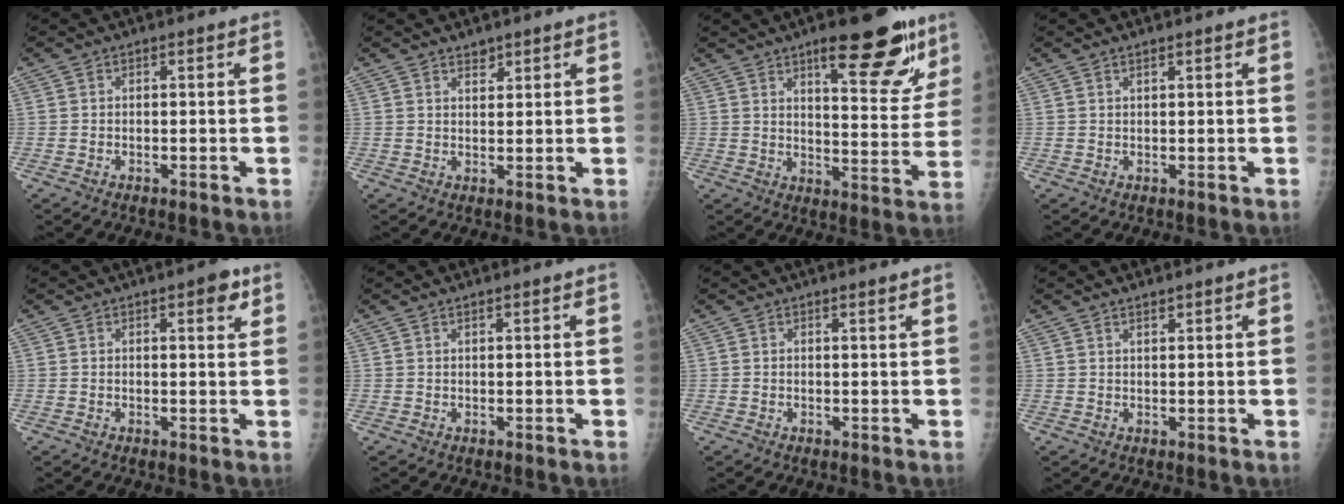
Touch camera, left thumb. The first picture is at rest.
{"total": 2.4, "force": [2.0, 1.0, 0.8], "torque": [-0.003, -0.015, 0.032]}
{"total": 17.1, "force": [10.4, 5.3, 12.5], "torque": [-0.122, -0.059, 0.147]}
{"total": 1.1, "force": [0.9, 0.1, 0.6], "torque": [-0.009, -0.005, 0.017]}
{"total": 3.5, "force": [1.9, 1.1, 2.7], "torque": [-0.027, -0.007, 0.021]}
{"total": 0.8, "force": [0.7, 0.1, 0.4], "torque": [-0.007, -0.003, 0.014]}
{"total": 1.1, "force": [0.9, -0.2, 0.7], "torque": [-0.016, -0.006, 0.016]}
{"total": 1.5, "force": [1.3, 0.3, 0.7], "torque": [-0.008, -0.009, 0.024]}